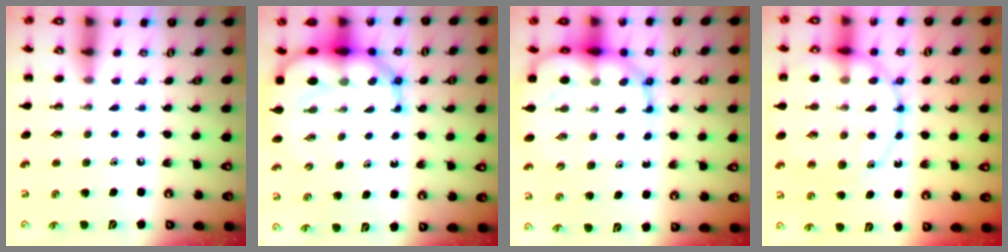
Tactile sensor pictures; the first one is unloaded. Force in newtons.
{"total": 11.3, "press": 10.7, "slide": 3.7}
{"total": 14.2, "press": 13.6, "slide": 3.9}
{"total": 19.5, "press": 19.3, "slide": 2.5}